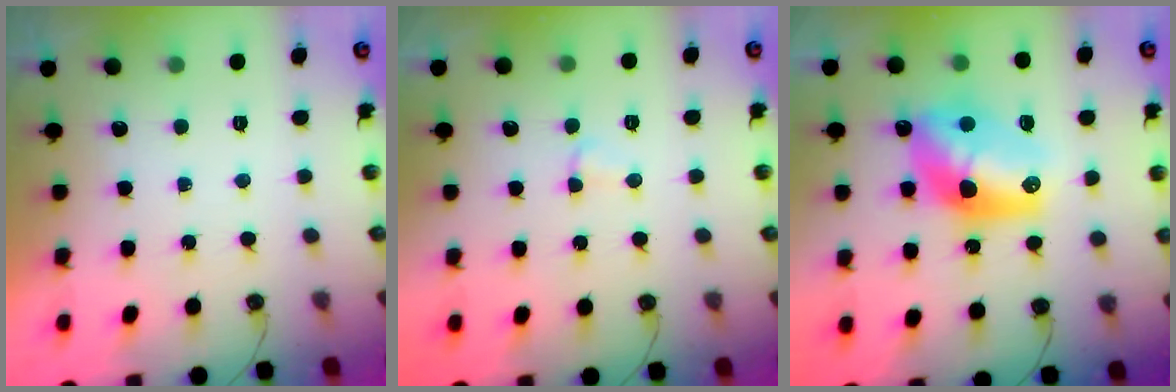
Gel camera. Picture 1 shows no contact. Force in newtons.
{"total": 2.5, "press": 2.4, "slide": 0.7}
{"total": 14.3, "press": 14.2, "slide": 1.1}